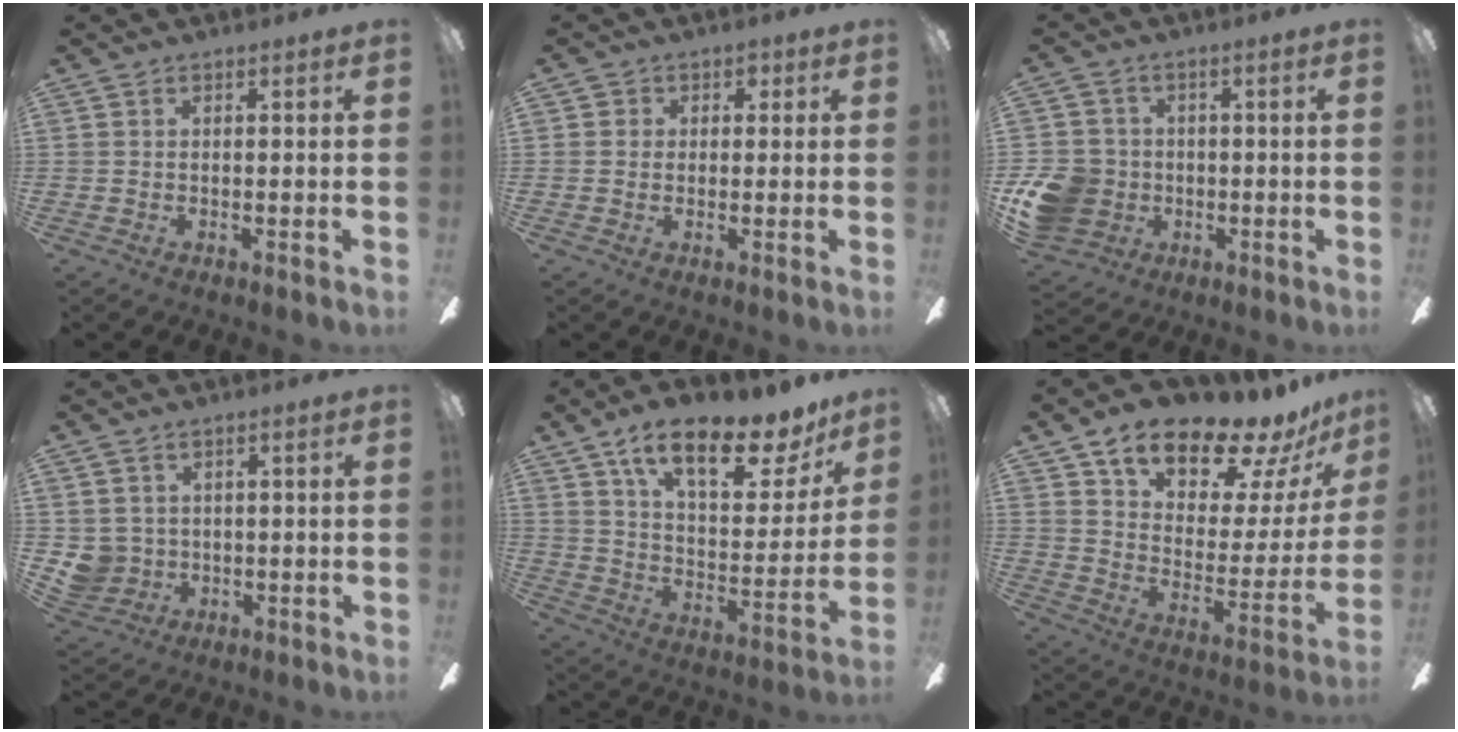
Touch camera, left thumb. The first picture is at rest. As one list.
[{"total": 2.7, "force": [0.2, 2.6, 0.5], "torque": [-0.005, 0.010, 0.000]}, {"total": 11.7, "force": [-2.4, 10.5, 4.6], "torque": [-0.111, 0.027, -0.038]}, {"total": 4.7, "force": [1.3, 4.5, 0.4], "torque": [-0.024, -0.004, 0.027]}, {"total": 19.2, "force": [13.4, 7.5, 11.6], "torque": [-0.185, -0.083, 0.226]}, {"total": 18.7, "force": [15.3, 7.4, 7.9], "torque": [-0.132, -0.109, 0.264]}]